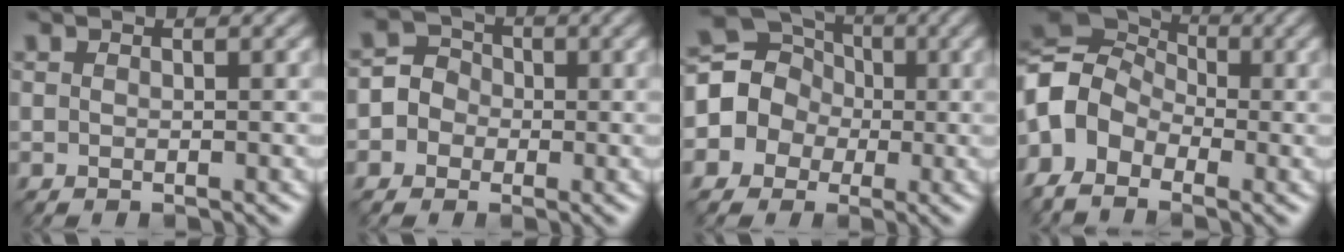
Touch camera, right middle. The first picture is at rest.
{"total": 4.0, "force": [-1.0, 3.8, 0.6], "torque": [0.008, 0.026, -0.033]}
{"total": 7.7, "force": [-0.2, 7.2, 2.5], "torque": [-0.057, 0.050, -0.043]}
{"total": 9.7, "force": [-2.7, 7.5, 5.6], "torque": [-0.133, 0.006, -0.064]}